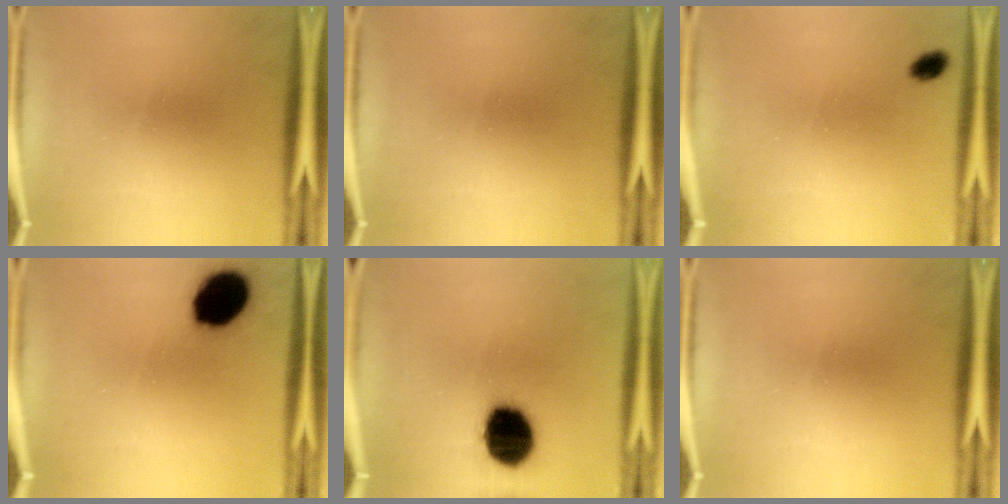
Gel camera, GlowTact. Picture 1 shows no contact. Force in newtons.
{"total": 0.0}
{"total": 2.2}
{"total": 14.4}
{"total": 17.9}
{"total": 0.0}